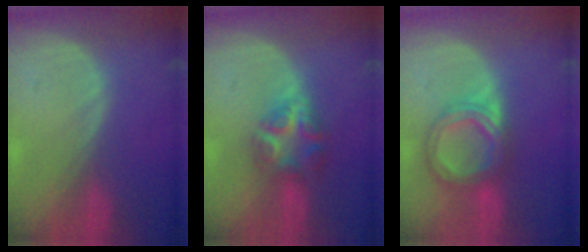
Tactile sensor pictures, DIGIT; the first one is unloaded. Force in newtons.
{"total": 6.0, "press": 5.9, "slide": 0.4}
{"total": 7.1, "press": 7.1, "slide": 0.5}